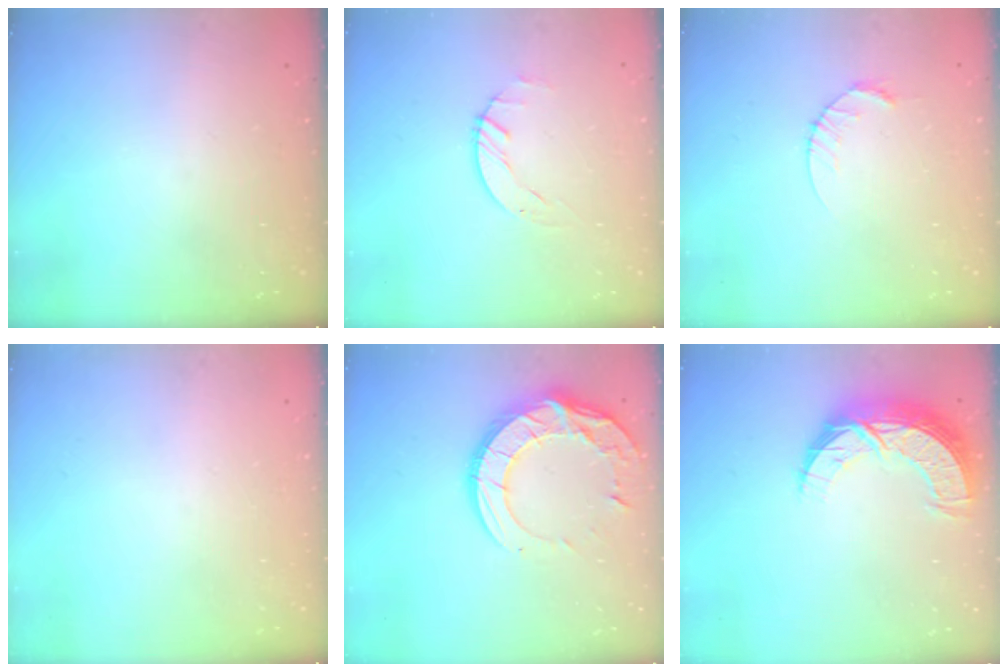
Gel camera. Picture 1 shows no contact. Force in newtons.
{"total": 0.6, "press": 0.6, "slide": 0.2}
{"total": 3.7, "press": 3.6, "slide": 0.4}
{"total": 0.0}
{"total": 17.1, "press": 17.1, "slide": 0.6}
{"total": 11.7, "press": 11.6, "slide": 0.9}